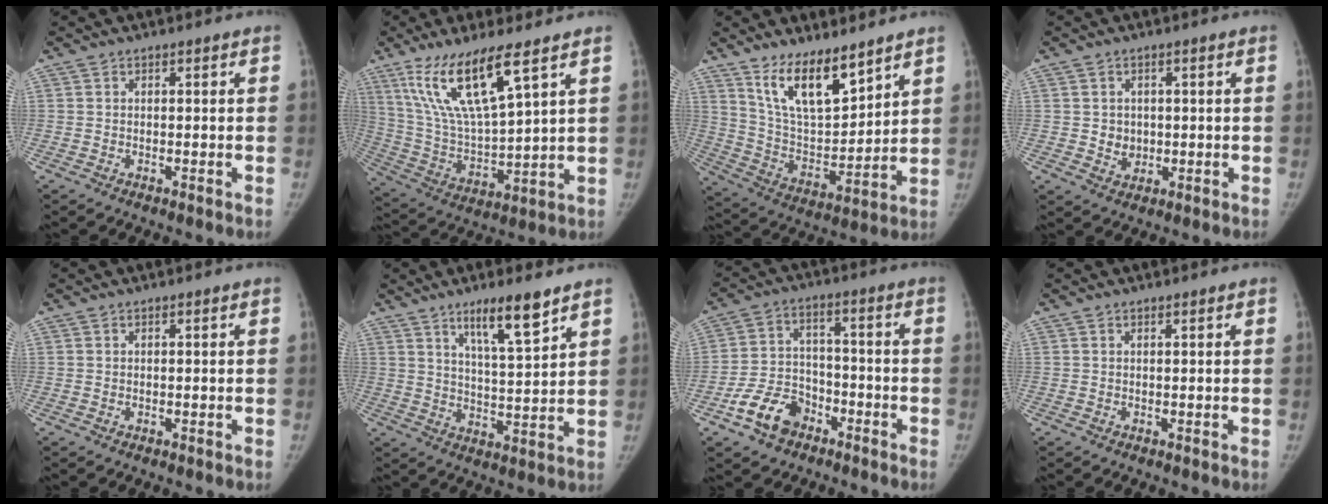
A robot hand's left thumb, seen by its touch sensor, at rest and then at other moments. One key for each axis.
{"total": 16.5, "fx": 9.6, "fy": 3.6, "fz": 12.9, "tx": -0.255, "ty": -0.045, "tz": 0.200}
{"total": 14.1, "fx": 10.1, "fy": 5.1, "fz": 8.5, "tx": -0.115, "ty": -0.070, "tz": 0.198}
{"total": 3.4, "fx": 0.1, "fy": 3.0, "fz": 1.6, "tx": -0.012, "ty": -0.001, "tz": 0.011}
{"total": 0.0}
{"total": 10.0, "fx": 6.6, "fy": 1.4, "fz": 7.4, "tx": -0.119, "ty": -0.042, "tz": 0.116}
{"total": 9.9, "fx": -5.6, "fy": 6.7, "fz": 4.6, "tx": -0.069, "ty": 0.036, "tz": -0.101}
{"total": 0.0}